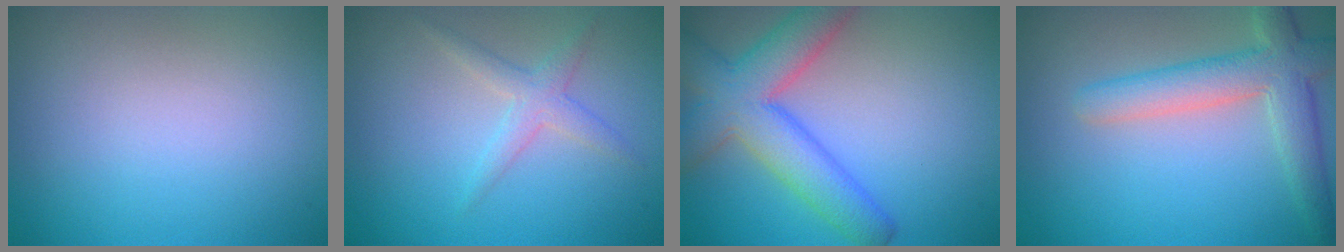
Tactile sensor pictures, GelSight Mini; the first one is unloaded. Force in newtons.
{"total": 2.1, "press": 2.1, "slide": 0.0}
{"total": 7.3, "press": 7.3, "slide": 0.4}
{"total": 5.1, "press": 5.0, "slide": 0.5}